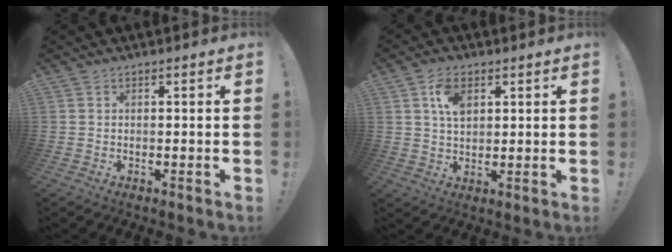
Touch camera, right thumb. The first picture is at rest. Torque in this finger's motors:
{"motor_torque": [0.23, -0.21, 0.21, 0.20, 0.10]}